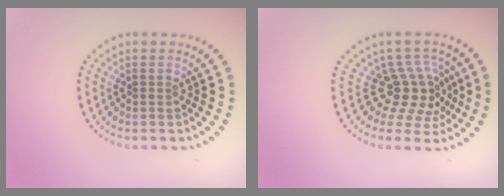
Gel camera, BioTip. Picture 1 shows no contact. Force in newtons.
{"total": 3.9, "press": 2.7, "slide": 2.8}